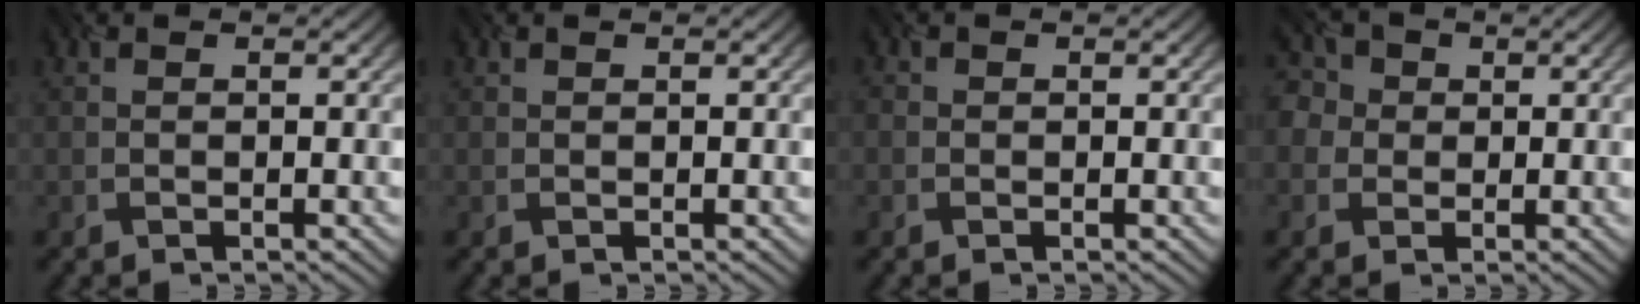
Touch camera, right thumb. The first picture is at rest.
{"total": 0.0}
{"total": 0.6, "force": [-0.4, 0.2, -0.4], "torque": [0.006, -0.005, -0.002]}
{"total": 3.9, "force": [0.3, 3.9, 0.2], "torque": [-0.020, 0.012, -0.020]}